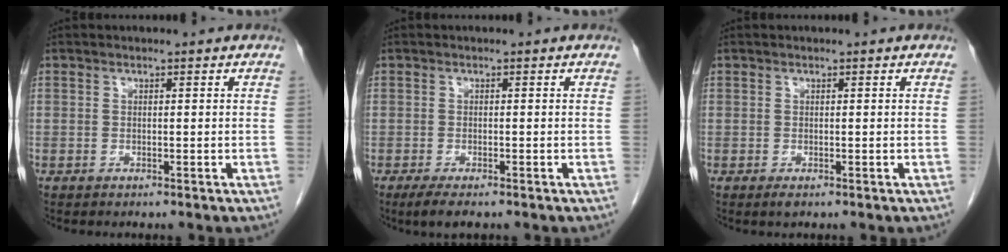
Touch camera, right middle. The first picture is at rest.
{"total": 3.3, "force": [-2.3, 0.8, 2.2], "torque": [-0.040, -0.008, -0.035]}
{"total": 0.8, "force": [-0.5, 0.3, 0.5], "torque": [-0.008, -0.002, -0.005]}